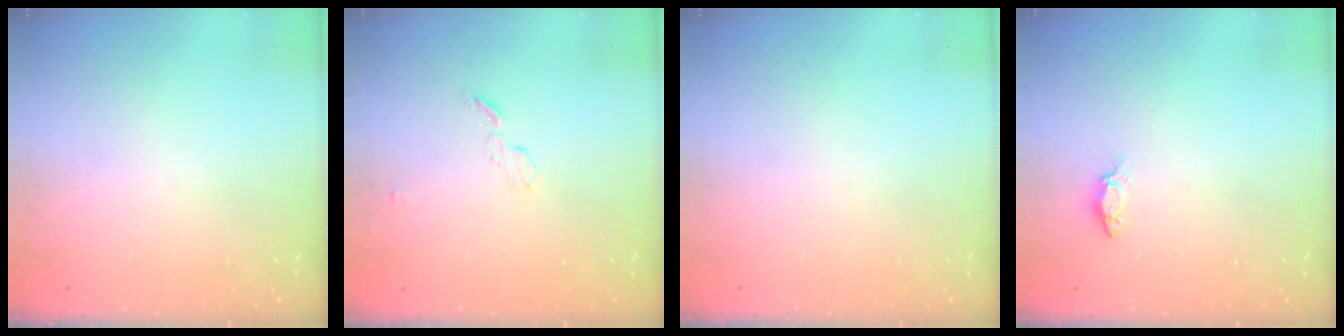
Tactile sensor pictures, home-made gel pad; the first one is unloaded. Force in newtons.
{"total": 3.5, "press": 3.5, "slide": 0.3}
{"total": 0.0}
{"total": 4.1, "press": 4.1, "slide": 0.5}